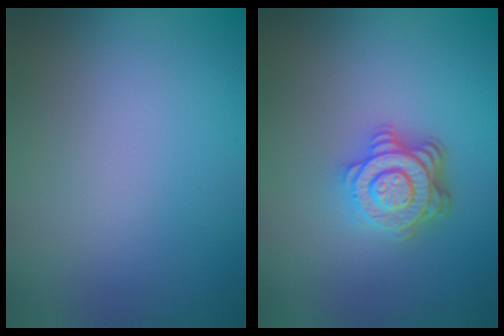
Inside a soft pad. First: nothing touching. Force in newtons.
{"total": 4.6, "press": 3.4, "slide": 3.0}